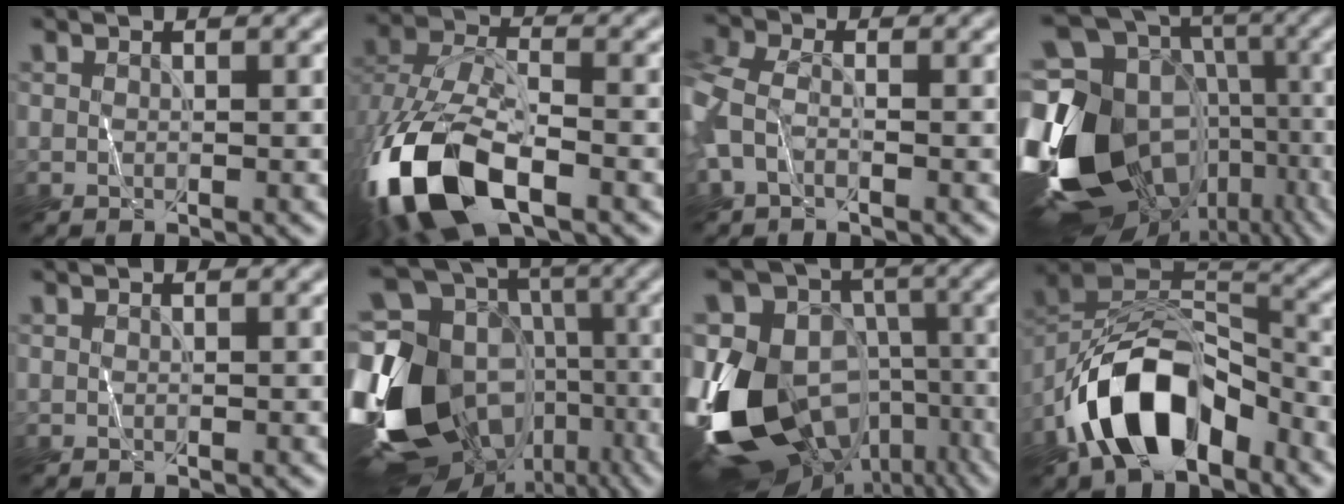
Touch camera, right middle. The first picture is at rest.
{"total": 13.0, "force": [-5.8, 6.8, 9.5], "torque": [-0.219, -0.027, -0.106]}
{"total": 4.0, "force": [-1.1, 2.5, 2.9], "torque": [-0.082, 0.004, -0.037]}
{"total": 21.5, "force": [-6.4, 16.5, 12.1], "torque": [-0.233, -0.014, -0.105]}
{"total": 0.0}
{"total": 21.0, "force": [-5.7, 16.4, 11.9], "torque": [-0.245, -0.009, -0.089]}
{"total": 18.4, "force": [-4.3, 13.7, 11.5], "torque": [-0.243, -0.008, -0.051]}
{"total": 10.8, "force": [-5.8, 5.7, 7.1], "torque": [-0.127, 0.010, -0.113]}